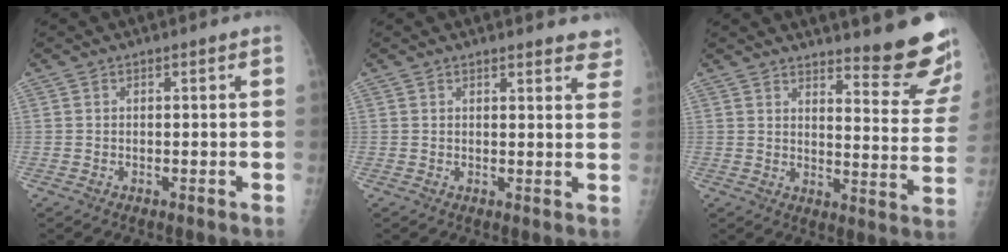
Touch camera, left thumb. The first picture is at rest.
{"total": 6.6, "force": [5.9, 1.8, 2.3], "torque": [0.005, -0.025, 0.053]}
{"total": 15.4, "force": [13.5, 2.1, 7.0], "torque": [-0.060, -0.142, 0.159]}